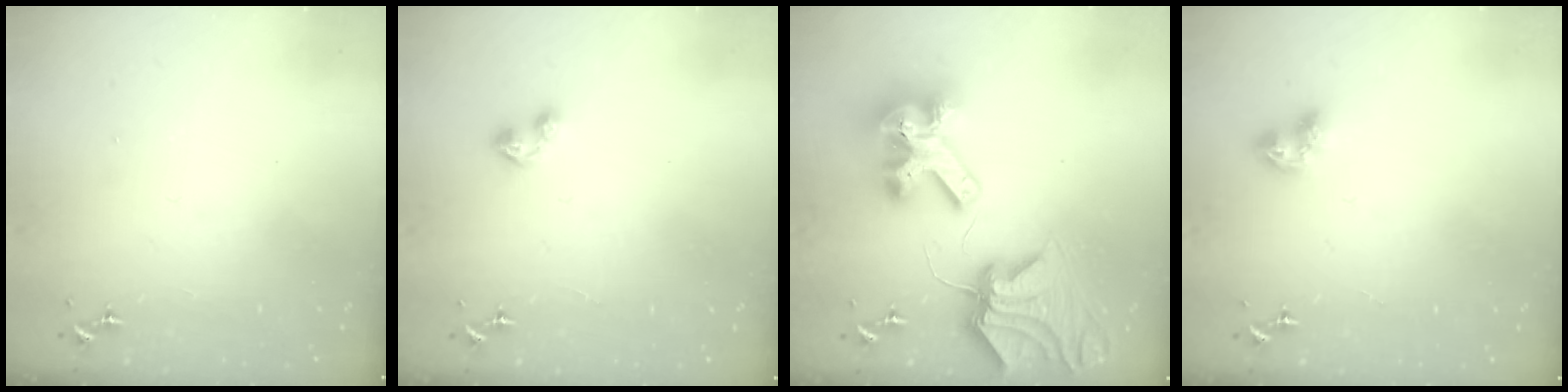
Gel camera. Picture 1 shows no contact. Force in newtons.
{"total": 6.5, "press": 6.5, "slide": 0.7}
{"total": 17.8, "press": 17.7, "slide": 1.9}
{"total": 7.1, "press": 7.1, "slide": 0.7}